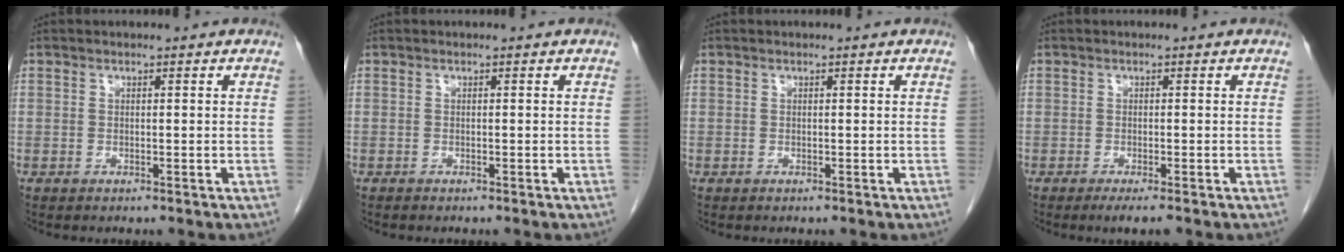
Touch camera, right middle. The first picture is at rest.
{"total": 0.0}
{"total": 0.0}
{"total": 2.2, "force": [-1.6, 0.0, 1.5], "torque": [-0.021, -0.007, -0.025]}